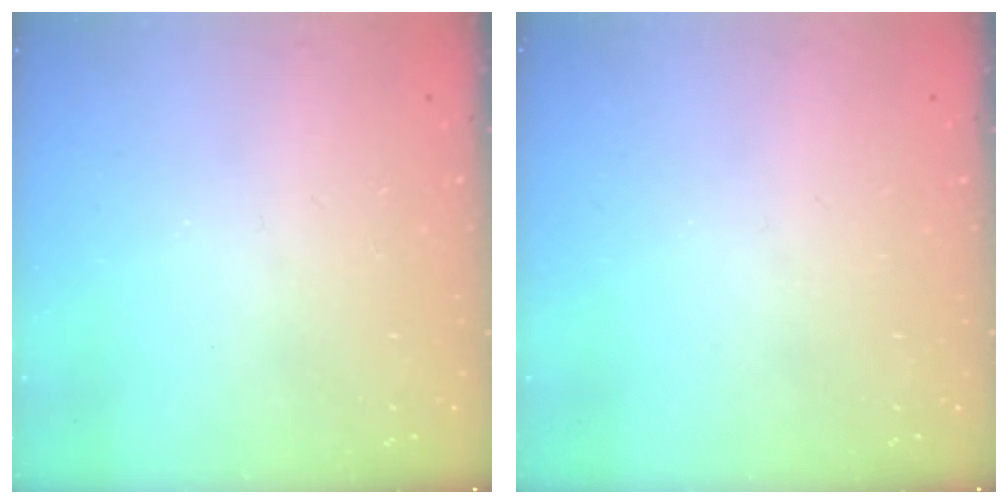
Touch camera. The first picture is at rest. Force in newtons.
{"total": 0.0}